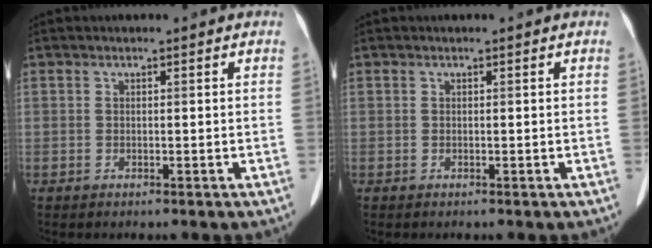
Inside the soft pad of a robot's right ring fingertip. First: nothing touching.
{"total": 0.0}